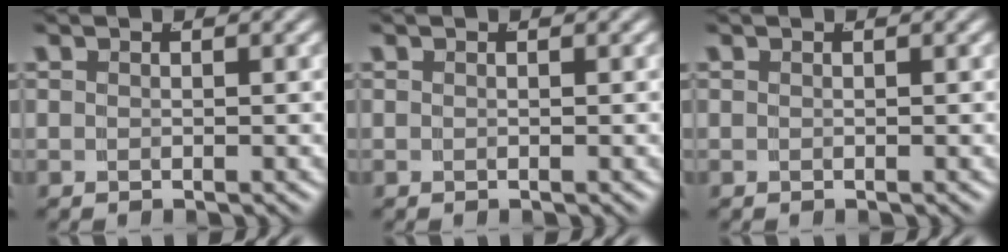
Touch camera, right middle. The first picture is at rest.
{"total": 0.0}
{"total": 0.0}